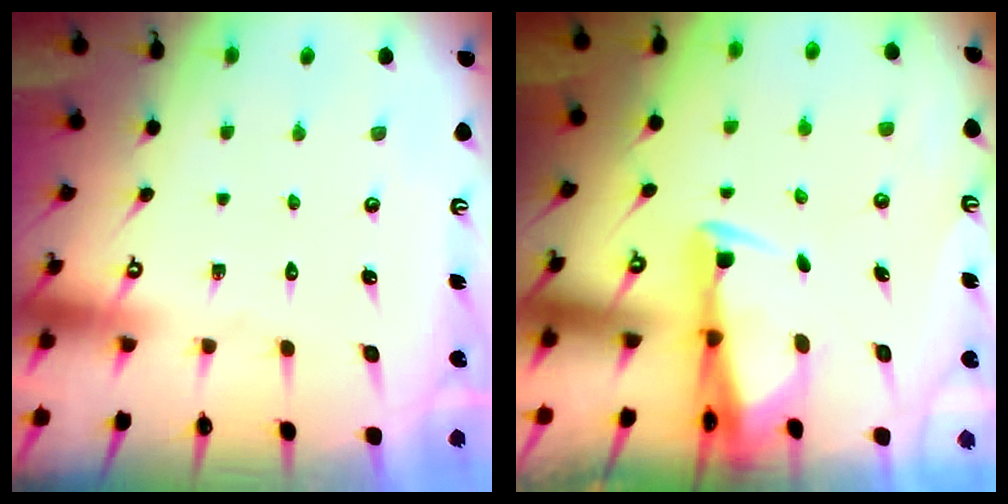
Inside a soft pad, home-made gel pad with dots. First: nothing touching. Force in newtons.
{"total": 2.9, "press": 2.8, "slide": 0.9}